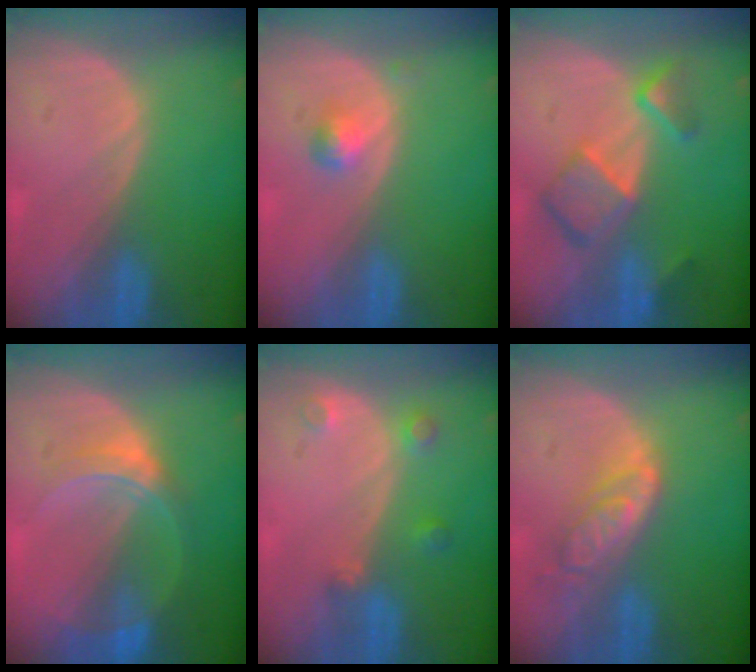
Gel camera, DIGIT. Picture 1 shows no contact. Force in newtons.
{"total": 2.0, "press": 2.0, "slide": 0.2}
{"total": 7.7, "press": 6.7, "slide": 3.8}
{"total": 6.5, "press": 5.7, "slide": 3.1}
{"total": 3.0, "press": 2.8, "slide": 1.1}
{"total": 6.2, "press": 5.5, "slide": 2.8}